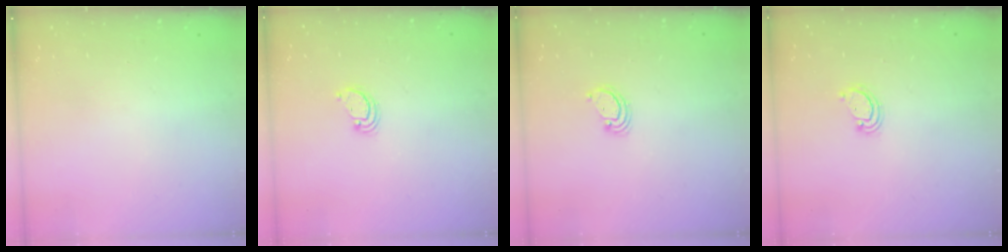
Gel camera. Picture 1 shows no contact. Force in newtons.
{"total": 2.6, "press": 2.6, "slide": 0.2}
{"total": 2.3, "press": 2.3, "slide": 0.2}
{"total": 2.3, "press": 2.3, "slide": 0.3}